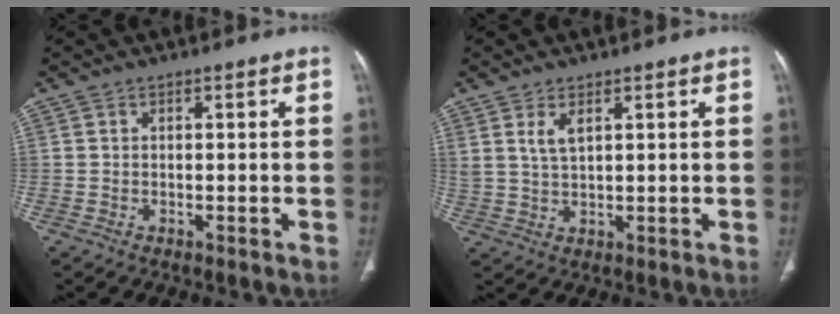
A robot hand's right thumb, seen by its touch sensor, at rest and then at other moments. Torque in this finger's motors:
{"motor_torque": [0.03, 0.08, 0.28, 0.56, 0.12]}